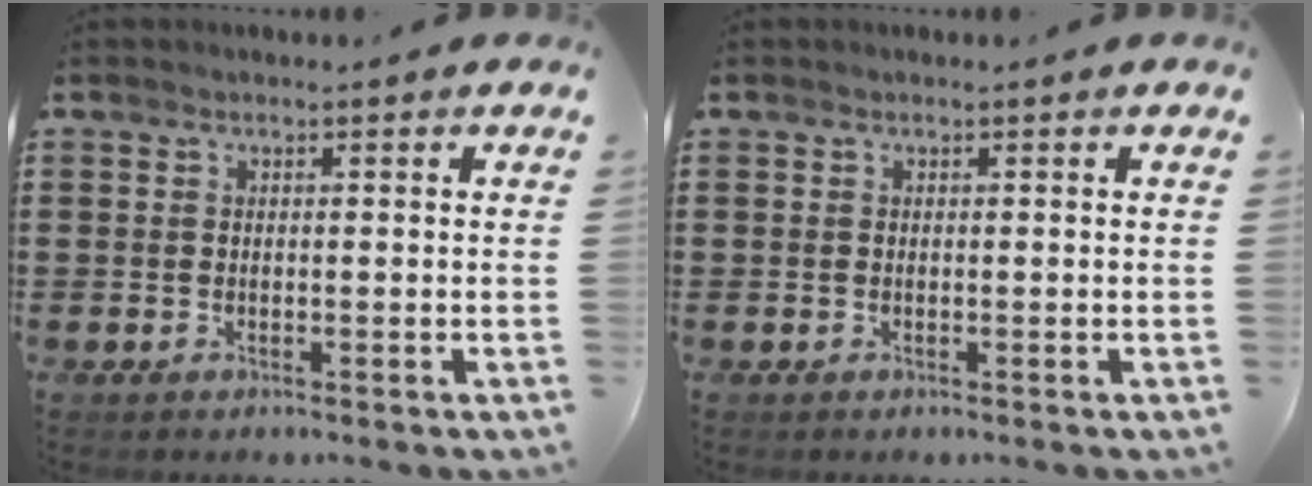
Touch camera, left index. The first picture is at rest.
{"total": 0.0}